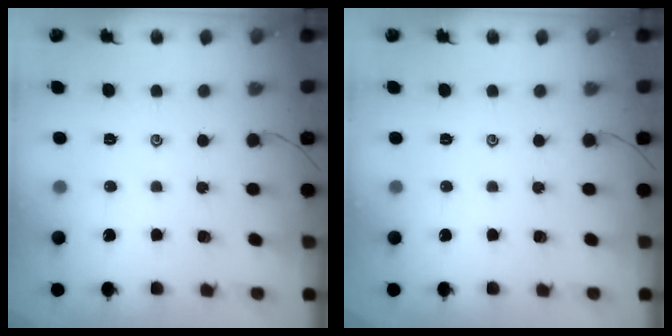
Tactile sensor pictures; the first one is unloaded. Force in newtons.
{"total": 0.0}